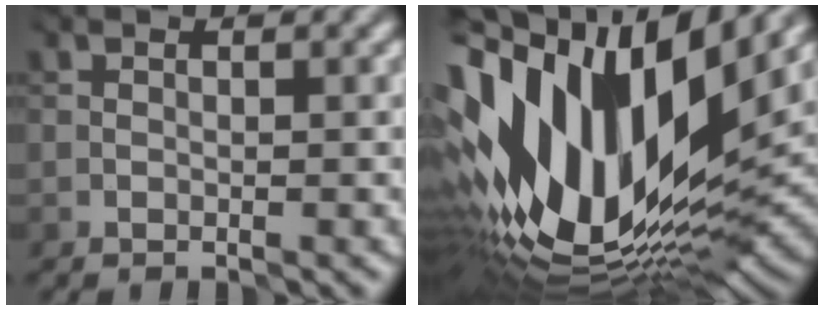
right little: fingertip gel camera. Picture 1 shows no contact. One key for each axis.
{"total": 16.2, "fx": 2.7, "fy": 8.0, "fz": 13.9, "tx": -0.258, "ty": 0.012, "tz": 0.040}